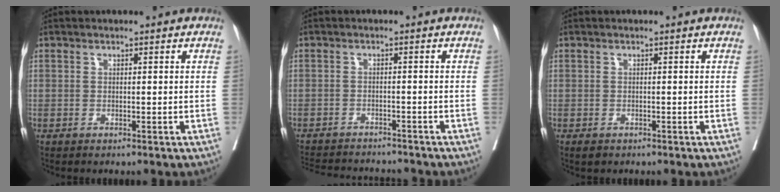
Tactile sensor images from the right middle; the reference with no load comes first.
{"total": 12.3, "force": [-11.6, 2.0, 3.7], "torque": [-0.071, -0.002, -0.157]}
{"total": 1.4, "force": [-1.1, 0.7, 0.6], "torque": [-0.010, -0.002, -0.014]}